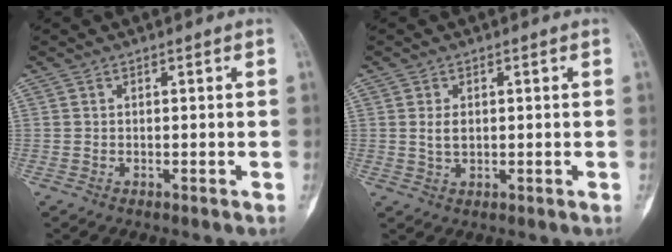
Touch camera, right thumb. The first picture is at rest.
{"total": 2.8, "force": [0.4, 1.7, 2.1], "torque": [-0.037, -0.004, 0.012]}